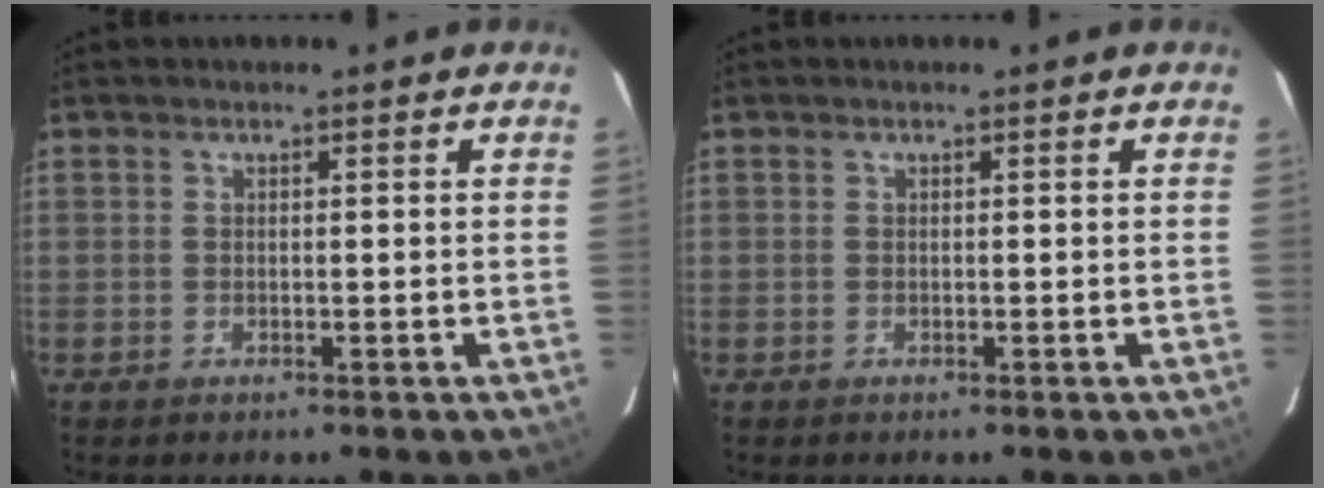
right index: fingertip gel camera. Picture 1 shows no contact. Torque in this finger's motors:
{"motor_torque": [-0.07, 0.06, 0.00, 0.00]}